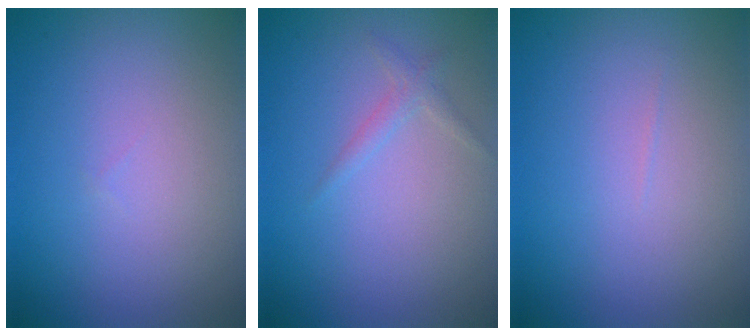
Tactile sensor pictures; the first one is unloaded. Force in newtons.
{"total": 1.1, "press": 1.1, "slide": 0.1}
{"total": 0.0}